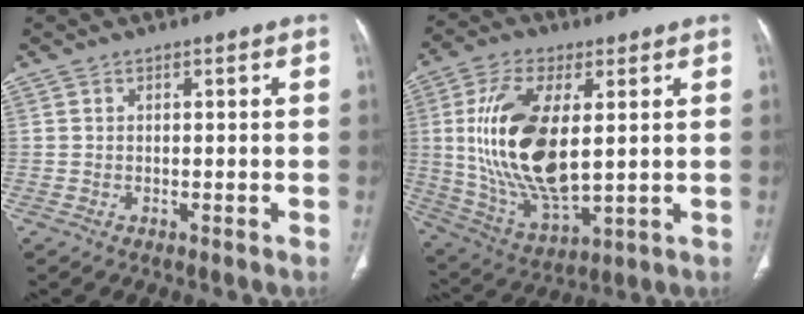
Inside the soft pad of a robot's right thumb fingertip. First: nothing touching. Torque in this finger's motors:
{"motor_torque": [0.96, 4.05, 2.07, 0.34, 0.75]}